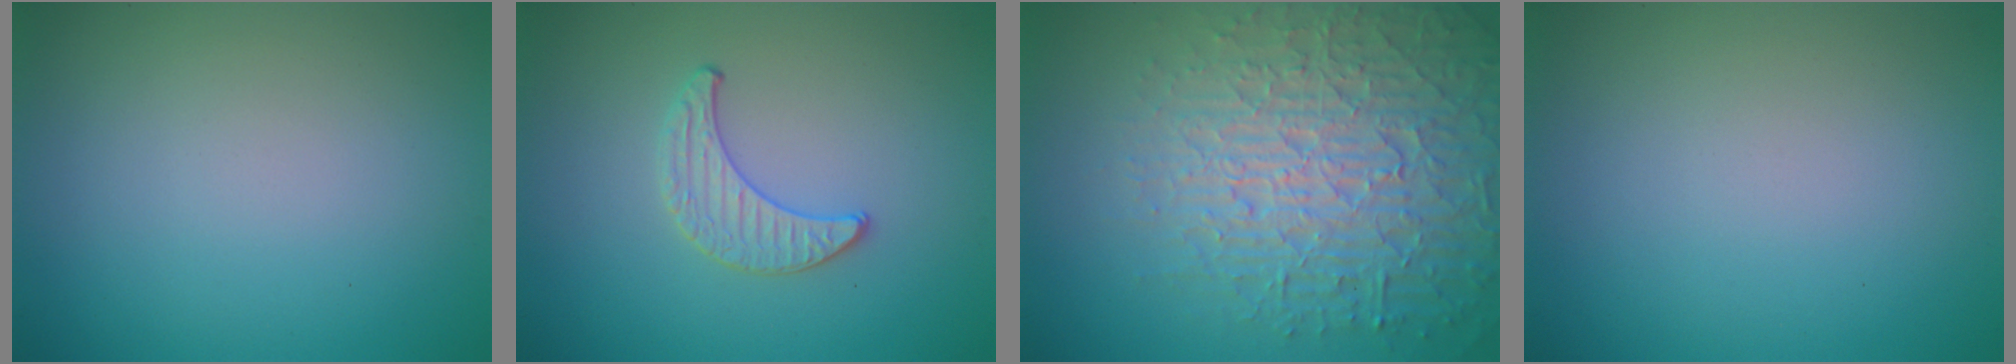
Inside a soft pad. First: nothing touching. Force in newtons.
{"total": 1.3, "press": 1.3, "slide": 0.2}
{"total": 7.2, "press": 7.0, "slide": 1.7}
{"total": 0.0}